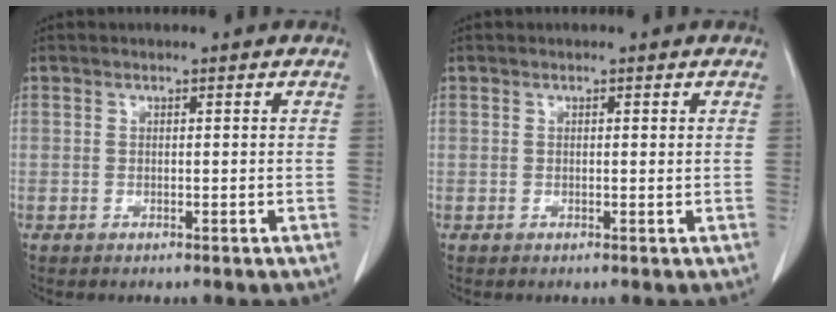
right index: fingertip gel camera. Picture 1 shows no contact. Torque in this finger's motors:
{"motor_torque": [0.08, -0.11, 0.00, 0.00]}